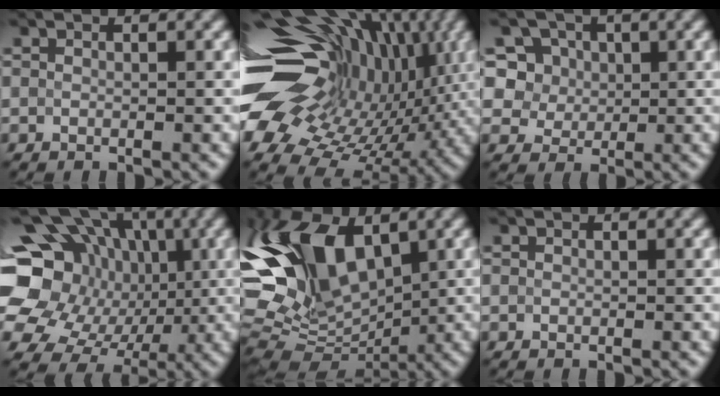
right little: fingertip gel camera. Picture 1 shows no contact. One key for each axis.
{"total": 19.9, "fx": 2.5, "fy": 12.8, "fz": 14.9, "tx": -0.271, "ty": 0.029, "tz": 0.048}
{"total": 9.7, "fx": 4.2, "fy": 7.5, "fz": 4.5, "tx": -0.096, "ty": 0.037, "tz": 0.054}
{"total": 19.6, "fx": 0.8, "fy": 17.5, "fz": 8.9, "tx": -0.183, "ty": 0.043, "tz": -0.015}
{"total": 12.8, "fx": 3.4, "fy": 7.2, "fz": 10.1, "tx": -0.224, "ty": 0.018, "tz": 0.054}
{"total": 0.0}